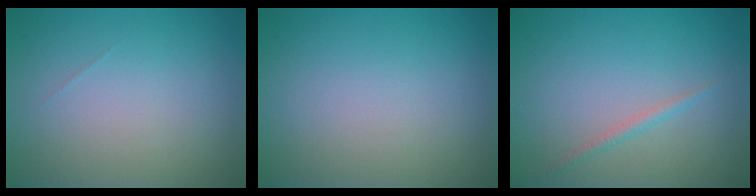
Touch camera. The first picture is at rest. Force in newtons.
{"total": 0.0}
{"total": 0.9, "press": 0.9, "slide": 0.0}